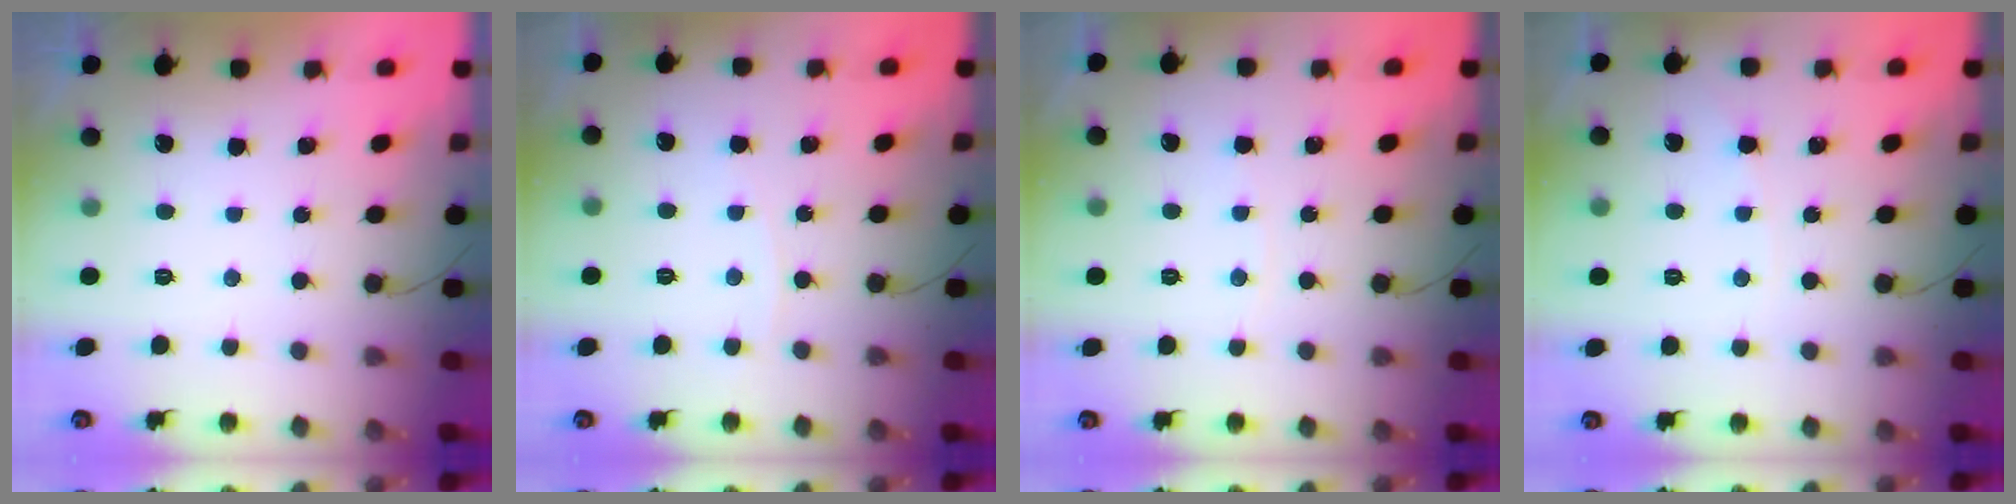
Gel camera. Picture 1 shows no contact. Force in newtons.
{"total": 4.4, "press": 4.4, "slide": 0.6}
{"total": 2.0, "press": 2.0, "slide": 0.3}
{"total": 1.8, "press": 1.8, "slide": 0.3}